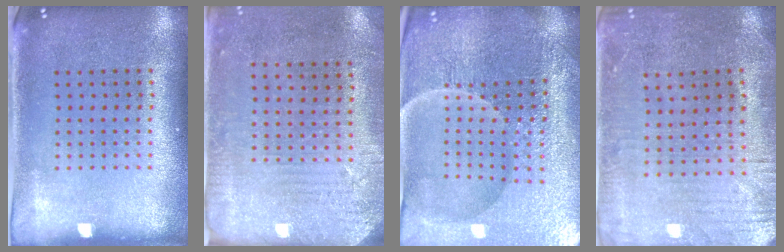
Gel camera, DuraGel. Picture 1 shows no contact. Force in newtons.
{"total": 2.9, "press": 2.4, "slide": 1.6}
{"total": 5.1, "press": 5.0, "slide": 1.3}
{"total": 0.9, "press": 0.7, "slide": 0.6}